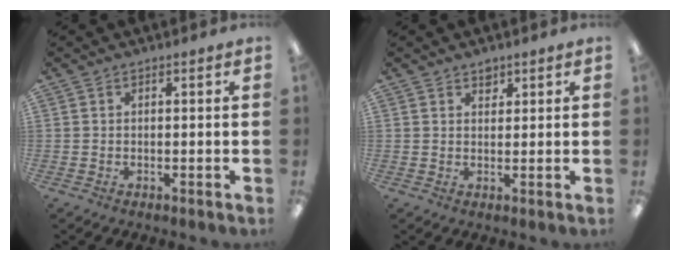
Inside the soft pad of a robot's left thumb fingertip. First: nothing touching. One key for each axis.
{"total": 1.9, "fx": 1.6, "fy": 1.0, "fz": 0.3, "tx": 0.009, "ty": -0.008, "tz": 0.027}